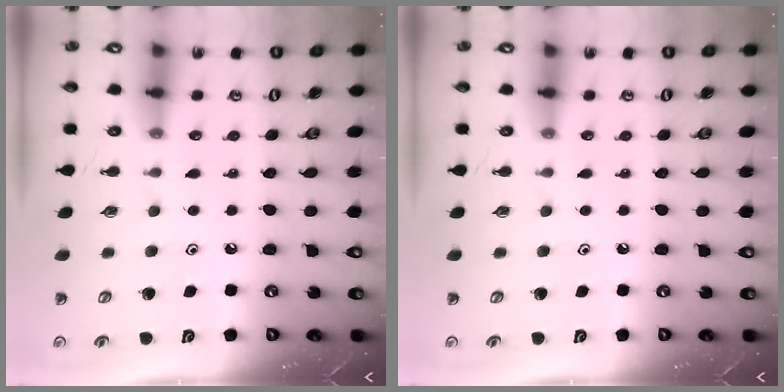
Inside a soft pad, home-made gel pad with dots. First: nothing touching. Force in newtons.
{"total": 0.0}